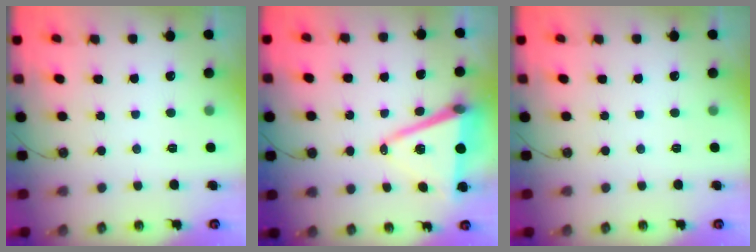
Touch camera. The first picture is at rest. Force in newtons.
{"total": 12.7, "press": 12.1, "slide": 4.0}
{"total": 0.0}